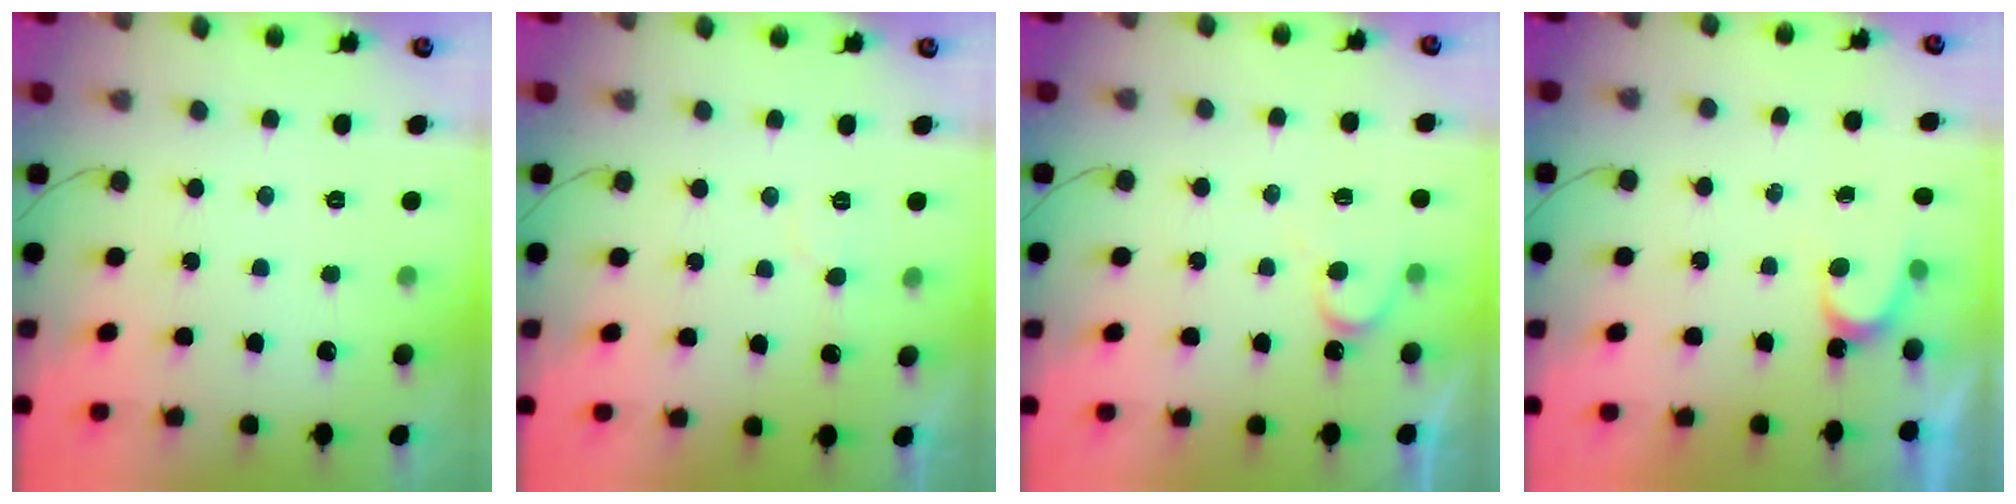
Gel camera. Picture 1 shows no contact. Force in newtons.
{"total": 5.5, "press": 5.5, "slide": 0.3}
{"total": 6.5, "press": 6.5, "slide": 0.3}
{"total": 2.8, "press": 2.8, "slide": 0.2}